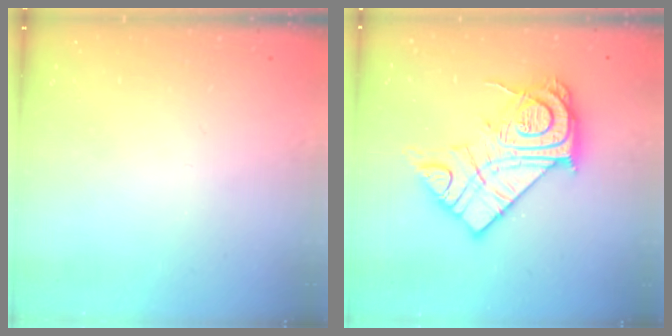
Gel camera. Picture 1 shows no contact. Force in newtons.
{"total": 20.7, "press": 20.7, "slide": 1.7}